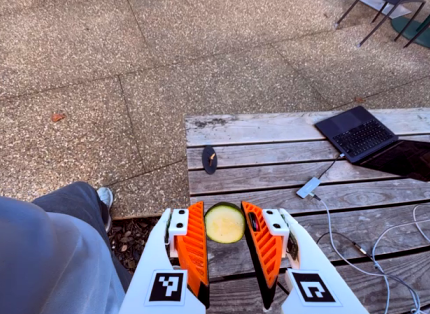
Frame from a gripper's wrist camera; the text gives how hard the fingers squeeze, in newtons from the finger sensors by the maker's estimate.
{"total": 7.6, "left": 7.1, "right": 8.1}